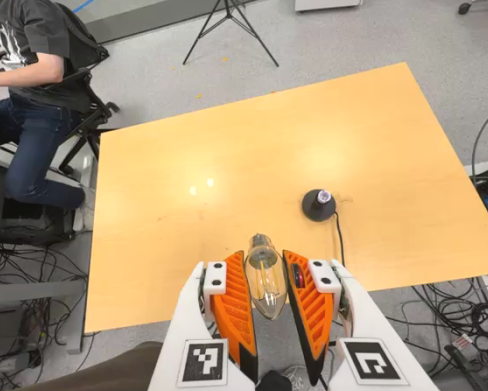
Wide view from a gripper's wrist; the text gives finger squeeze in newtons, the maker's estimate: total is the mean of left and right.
{"total": 12.6, "left": 13.7, "right": 11.6}